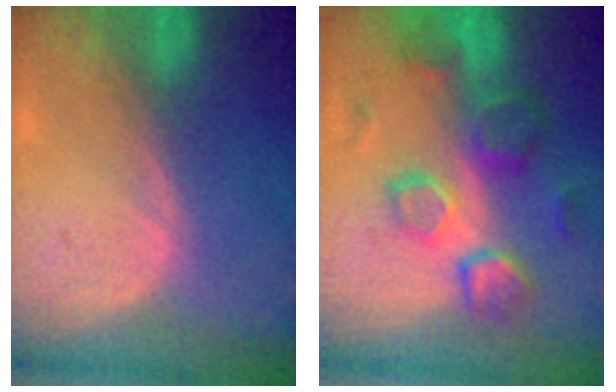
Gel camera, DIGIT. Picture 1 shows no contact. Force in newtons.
{"total": 10.5, "press": 9.1, "slide": 5.2}